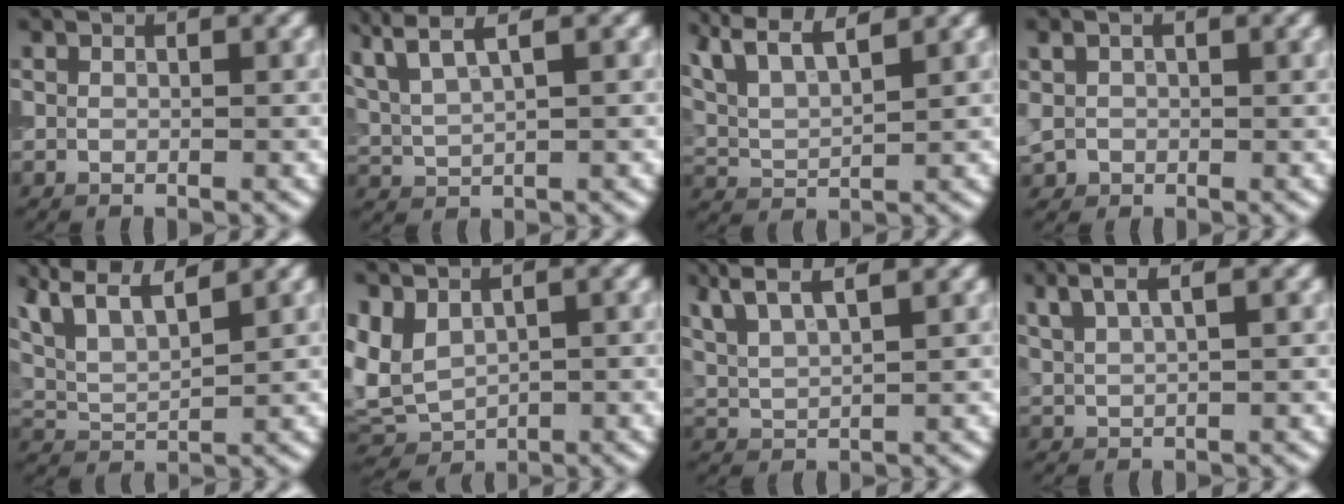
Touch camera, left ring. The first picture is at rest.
{"total": 5.1, "force": [3.3, 1.4, 3.7], "torque": [-0.091, 0.018, 0.052]}
{"total": 9.1, "force": [6.7, 2.9, 5.5], "torque": [-0.126, 0.035, 0.085]}
{"total": 1.8, "force": [0.2, 1.5, 0.9], "torque": [-0.023, 0.001, 0.001]}
{"total": 10.1, "force": [7.3, 3.3, 6.1], "torque": [-0.138, 0.040, 0.097]}
{"total": 3.7, "force": [0.8, 2.6, 2.5], "torque": [-0.062, 0.003, 0.014]}
{"total": 7.3, "force": [4.9, 2.5, 4.7], "torque": [-0.110, 0.030, 0.065]}
{"total": 3.8, "force": [2.6, 1.0, 2.5], "torque": [-0.053, 0.015, 0.046]}